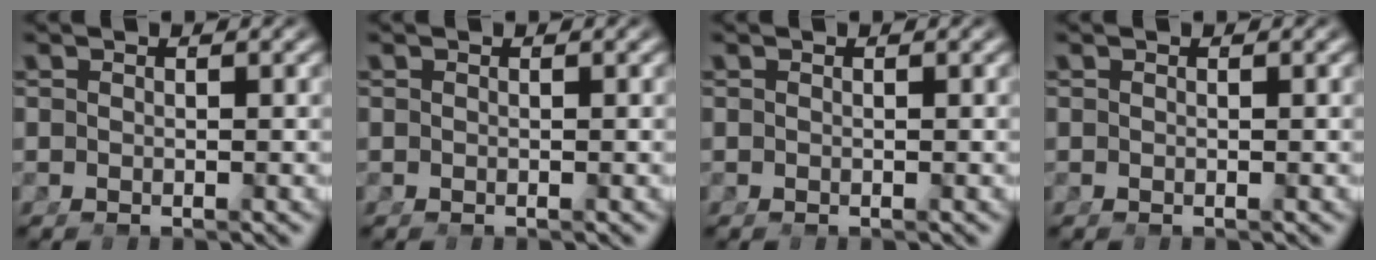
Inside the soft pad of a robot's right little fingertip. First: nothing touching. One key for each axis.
{"total": 0.0}
{"total": 0.0}
{"total": 0.0}